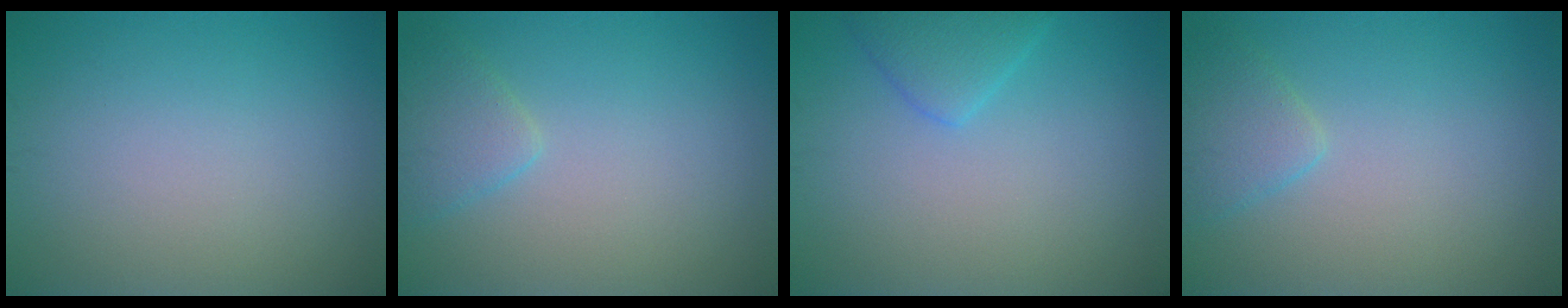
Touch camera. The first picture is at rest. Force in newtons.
{"total": 2.2, "press": 2.2, "slide": 0.2}
{"total": 2.3, "press": 2.3, "slide": 0.3}
{"total": 2.2, "press": 2.2, "slide": 0.2}